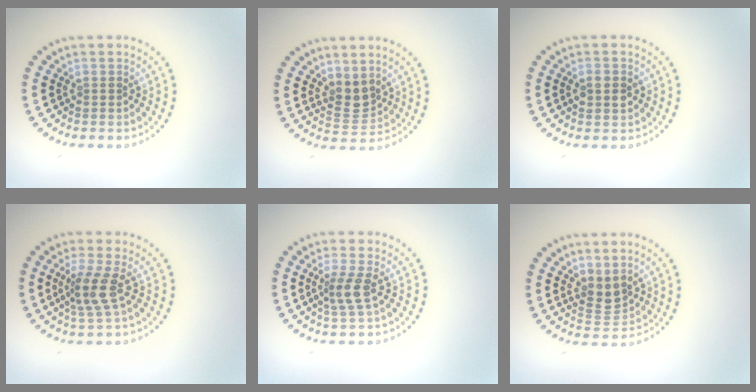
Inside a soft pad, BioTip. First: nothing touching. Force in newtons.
{"total": 2.3, "press": 1.9, "slide": 1.3}
{"total": 2.3, "press": 2.3, "slide": 0.1}
{"total": 2.8, "press": 2.1, "slide": 1.8}
{"total": 2.5, "press": 1.9, "slide": 1.6}
{"total": 2.1, "press": 1.7, "slide": 1.2}